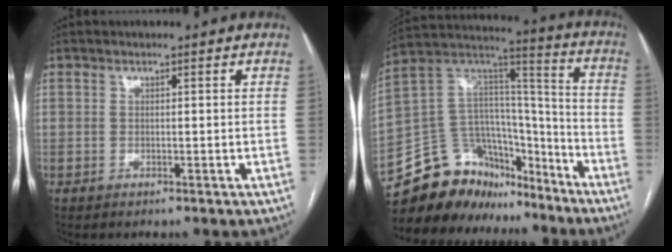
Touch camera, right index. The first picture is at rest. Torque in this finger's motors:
{"motor_torque": [0.30, -0.77, -0.74, -0.21]}